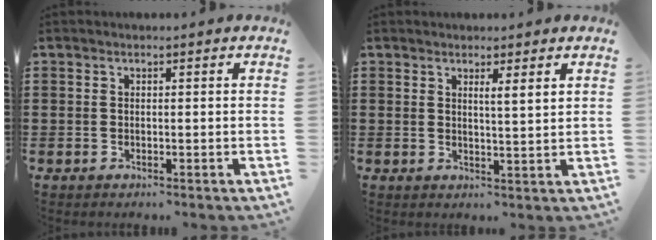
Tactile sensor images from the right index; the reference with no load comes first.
{"total": 2.0, "force": [1.4, -0.3, 1.5], "torque": [-0.032, -0.001, 0.024]}